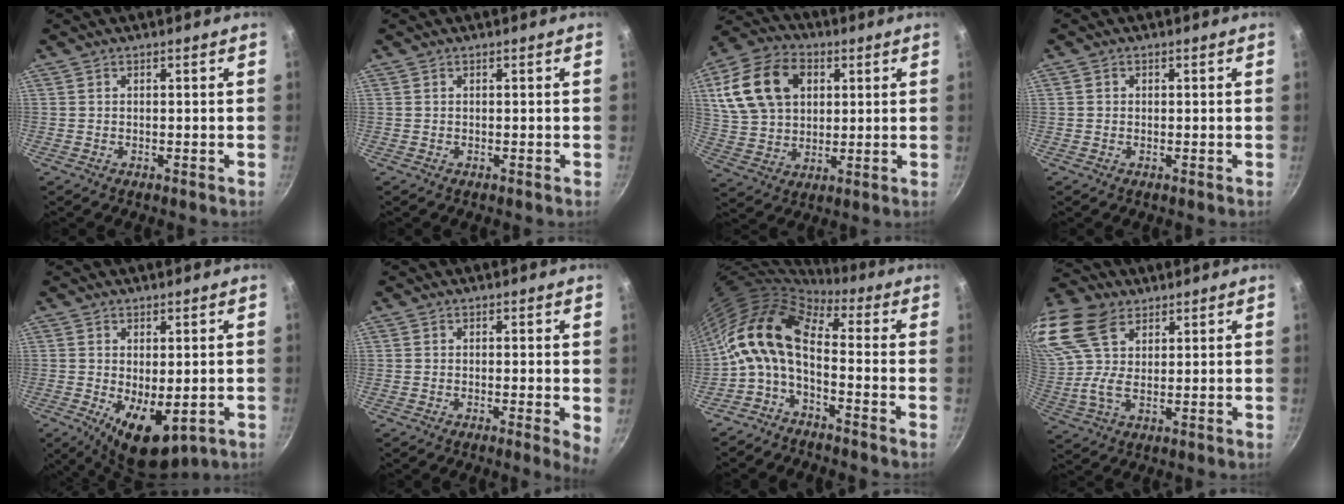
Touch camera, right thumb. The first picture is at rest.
{"total": 0.0}
{"total": 17.3, "force": [5.1, 12.4, 10.9], "torque": [-0.187, 0.007, 0.091]}
{"total": 0.9, "force": [0.0, 0.9, 0.2], "torque": [-0.001, 0.002, -0.002]}
{"total": 8.7, "force": [-1.7, 4.4, 7.3], "torque": [-0.099, -0.013, -0.011]}
{"total": 3.4, "force": [-0.2, 0.7, 3.3], "torque": [-0.041, -0.009, -0.007]}
{"total": 12.1, "force": [-1.2, 6.2, 10.3], "torque": [-0.194, 0.033, -0.039]}
{"total": 15.9, "force": [8.1, 9.3, 10.1], "torque": [-0.219, 0.010, 0.155]}